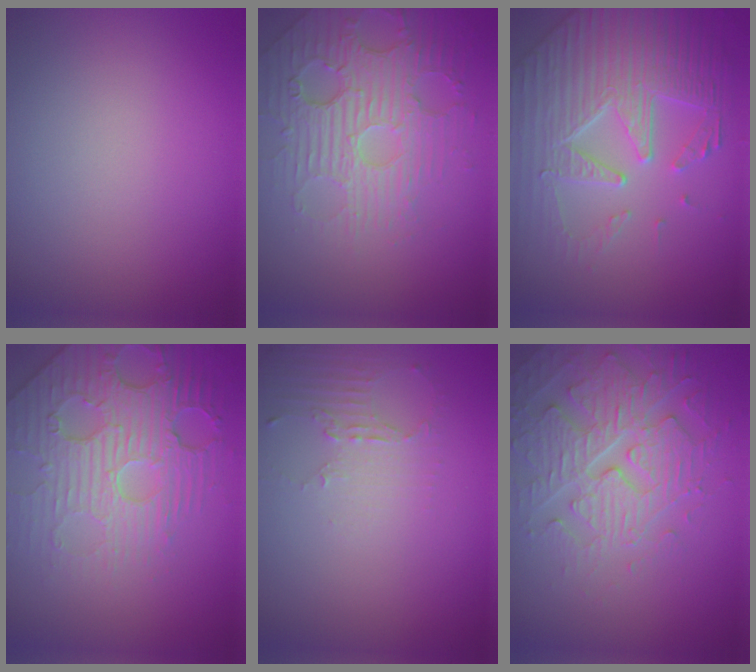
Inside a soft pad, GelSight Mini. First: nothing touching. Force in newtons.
{"total": 4.8, "press": 4.3, "slide": 2.1}
{"total": 7.3, "press": 5.7, "slide": 4.4}
{"total": 5.4, "press": 4.9, "slide": 2.4}
{"total": 2.3, "press": 1.6, "slide": 1.6}
{"total": 4.5, "press": 4.5, "slide": 0.4}